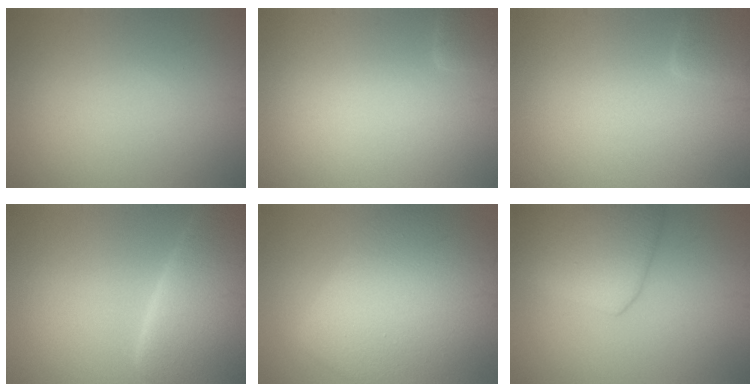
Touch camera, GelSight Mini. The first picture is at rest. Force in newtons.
{"total": 1.1, "press": 1.1, "slide": 0.2}
{"total": 1.6, "press": 1.6, "slide": 0.1}
{"total": 10.0, "press": 9.9, "slide": 0.6}
{"total": 12.2, "press": 12.2, "slide": 0.7}
{"total": 6.5, "press": 6.5, "slide": 0.3}